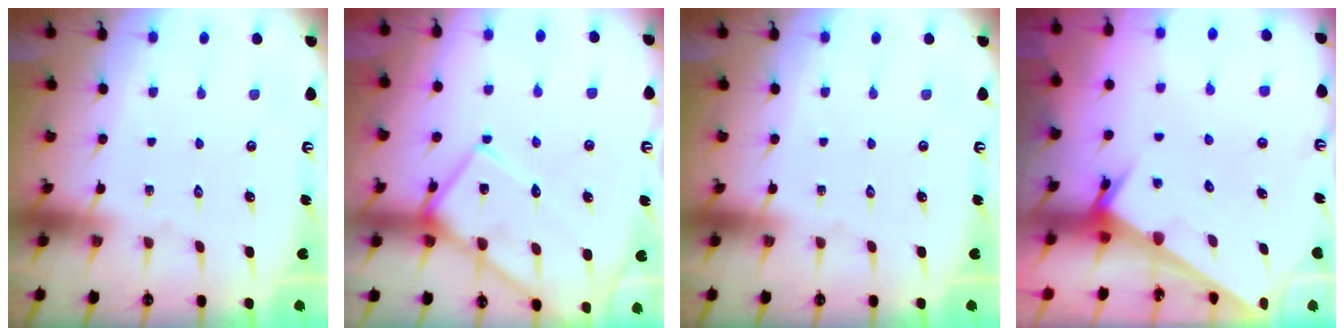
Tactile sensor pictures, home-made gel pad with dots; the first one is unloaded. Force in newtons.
{"total": 12.6, "press": 12.5, "slide": 1.2}
{"total": 0.0}
{"total": 2.5, "press": 2.5, "slide": 0.1}